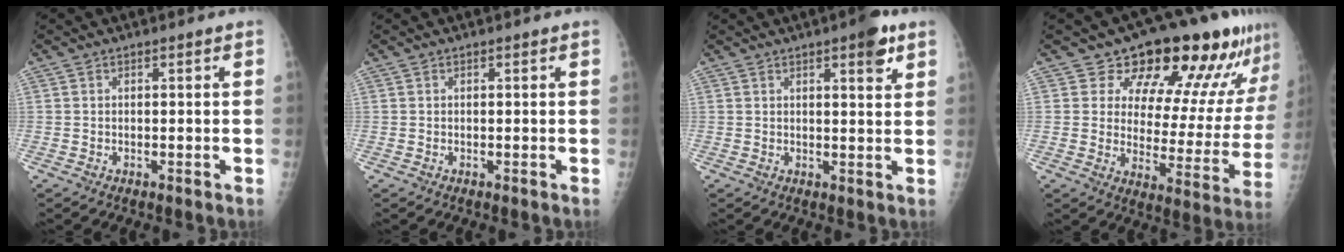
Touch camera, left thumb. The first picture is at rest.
{"total": 0.0}
{"total": 5.1, "force": [3.0, 1.4, 3.9], "torque": [-0.043, -0.013, 0.035]}
{"total": 19.1, "force": [14.5, 8.5, 9.1], "torque": [-0.063, -0.082, 0.181]}